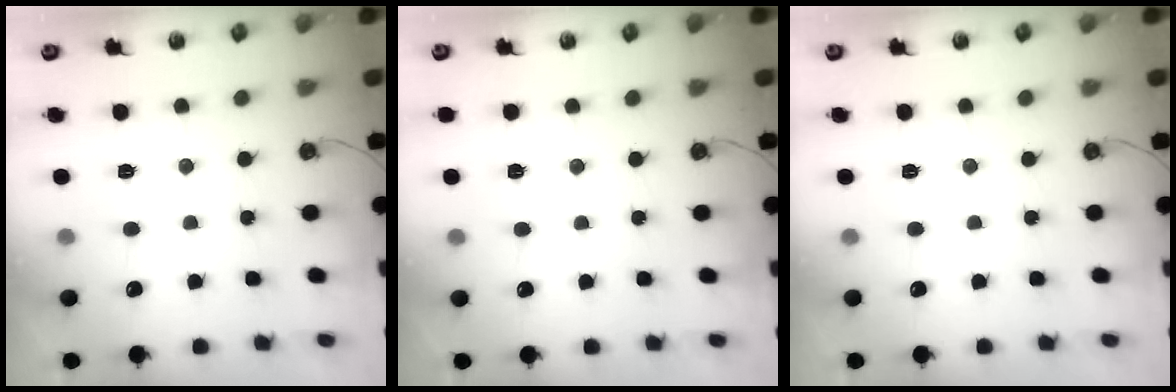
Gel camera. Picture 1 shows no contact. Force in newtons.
{"total": 3.1, "press": 3.1, "slide": 0.5}
{"total": 0.0}